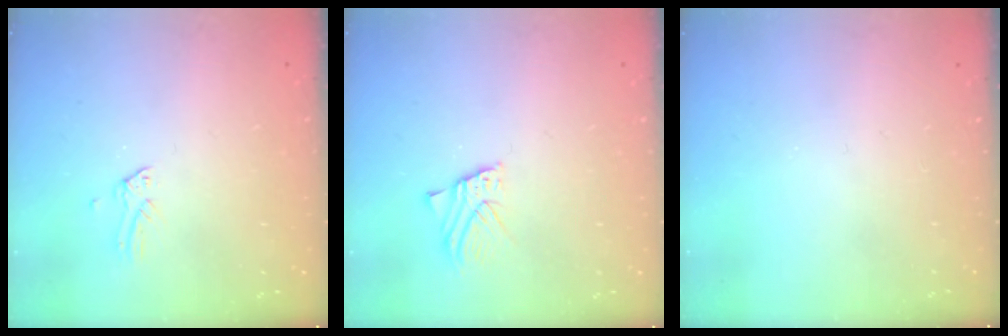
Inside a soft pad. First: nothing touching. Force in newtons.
{"total": 2.2, "press": 2.2, "slide": 0.0}
{"total": 0.0}